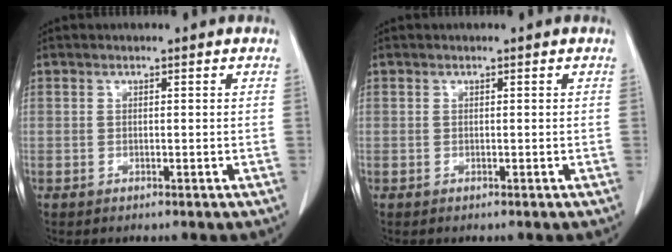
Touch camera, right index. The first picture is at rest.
{"total": 0.0}